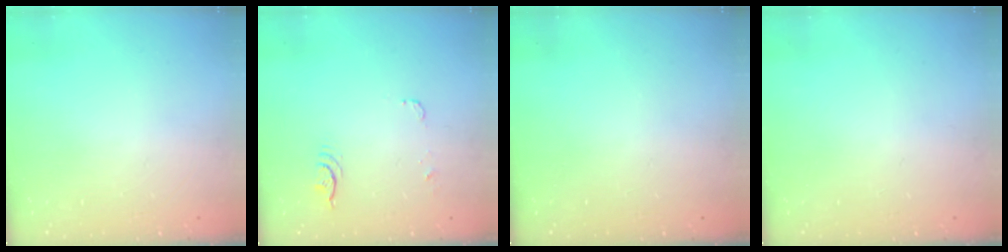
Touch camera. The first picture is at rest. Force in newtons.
{"total": 14.3, "press": 5.9, "slide": 13.1}
{"total": 0.0}
{"total": 0.0}